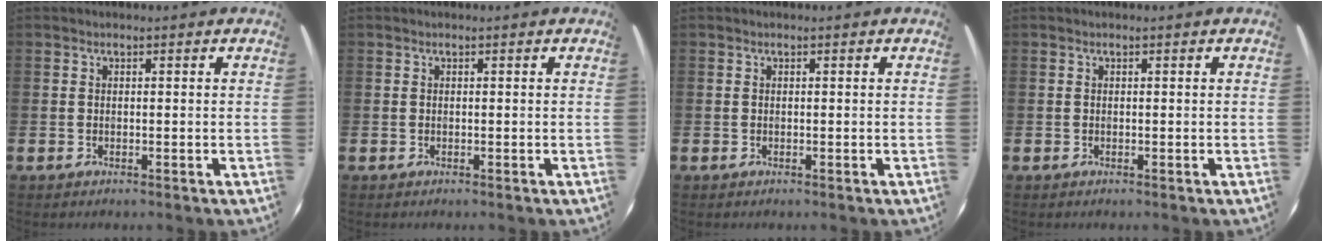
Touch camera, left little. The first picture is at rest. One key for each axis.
{"total": 0.0}
{"total": 0.0}
{"total": 0.0}